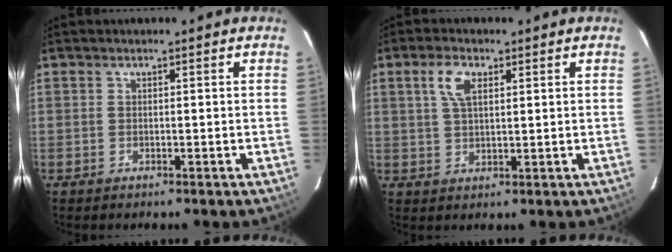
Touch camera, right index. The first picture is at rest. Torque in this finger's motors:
{"motor_torque": [0.37, 0.01, 0.32, 0.05]}